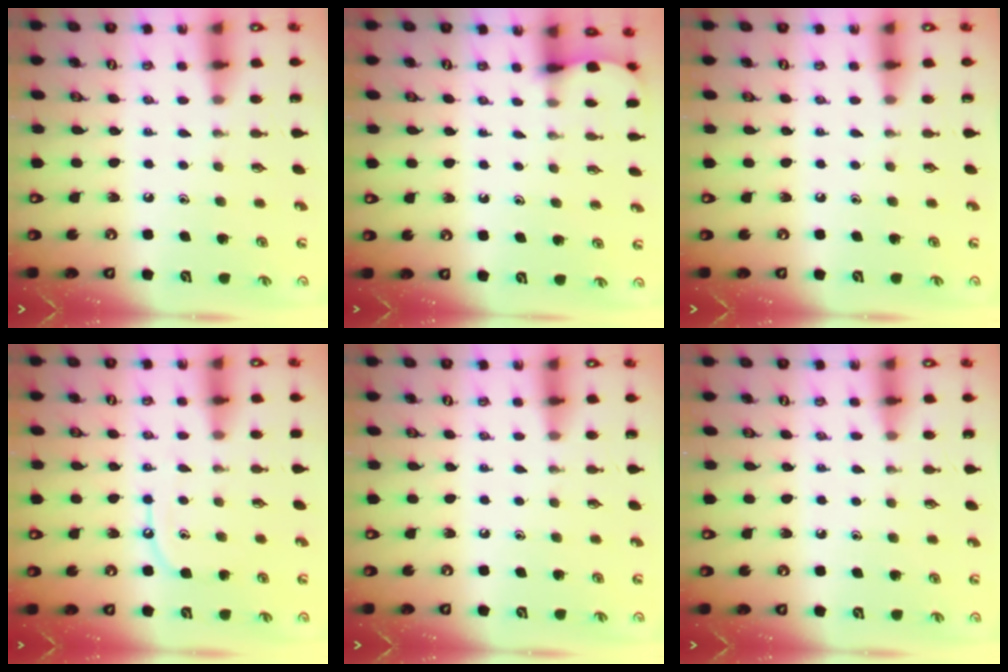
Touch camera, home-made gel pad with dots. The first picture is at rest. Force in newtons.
{"total": 2.1, "press": 2.1, "slide": 0.2}
{"total": 0.0}
{"total": 6.9, "press": 6.9, "slide": 0.6}
{"total": 0.0}
{"total": 3.9, "press": 3.9, "slide": 0.5}